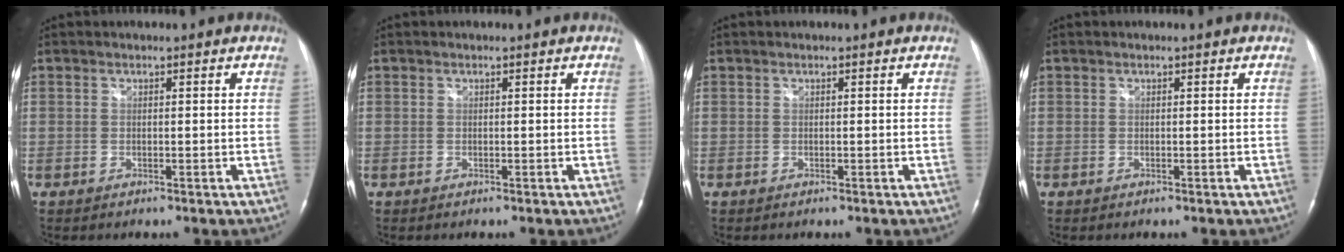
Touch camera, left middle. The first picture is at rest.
{"total": 0.0}
{"total": 0.0}
{"total": 0.0}